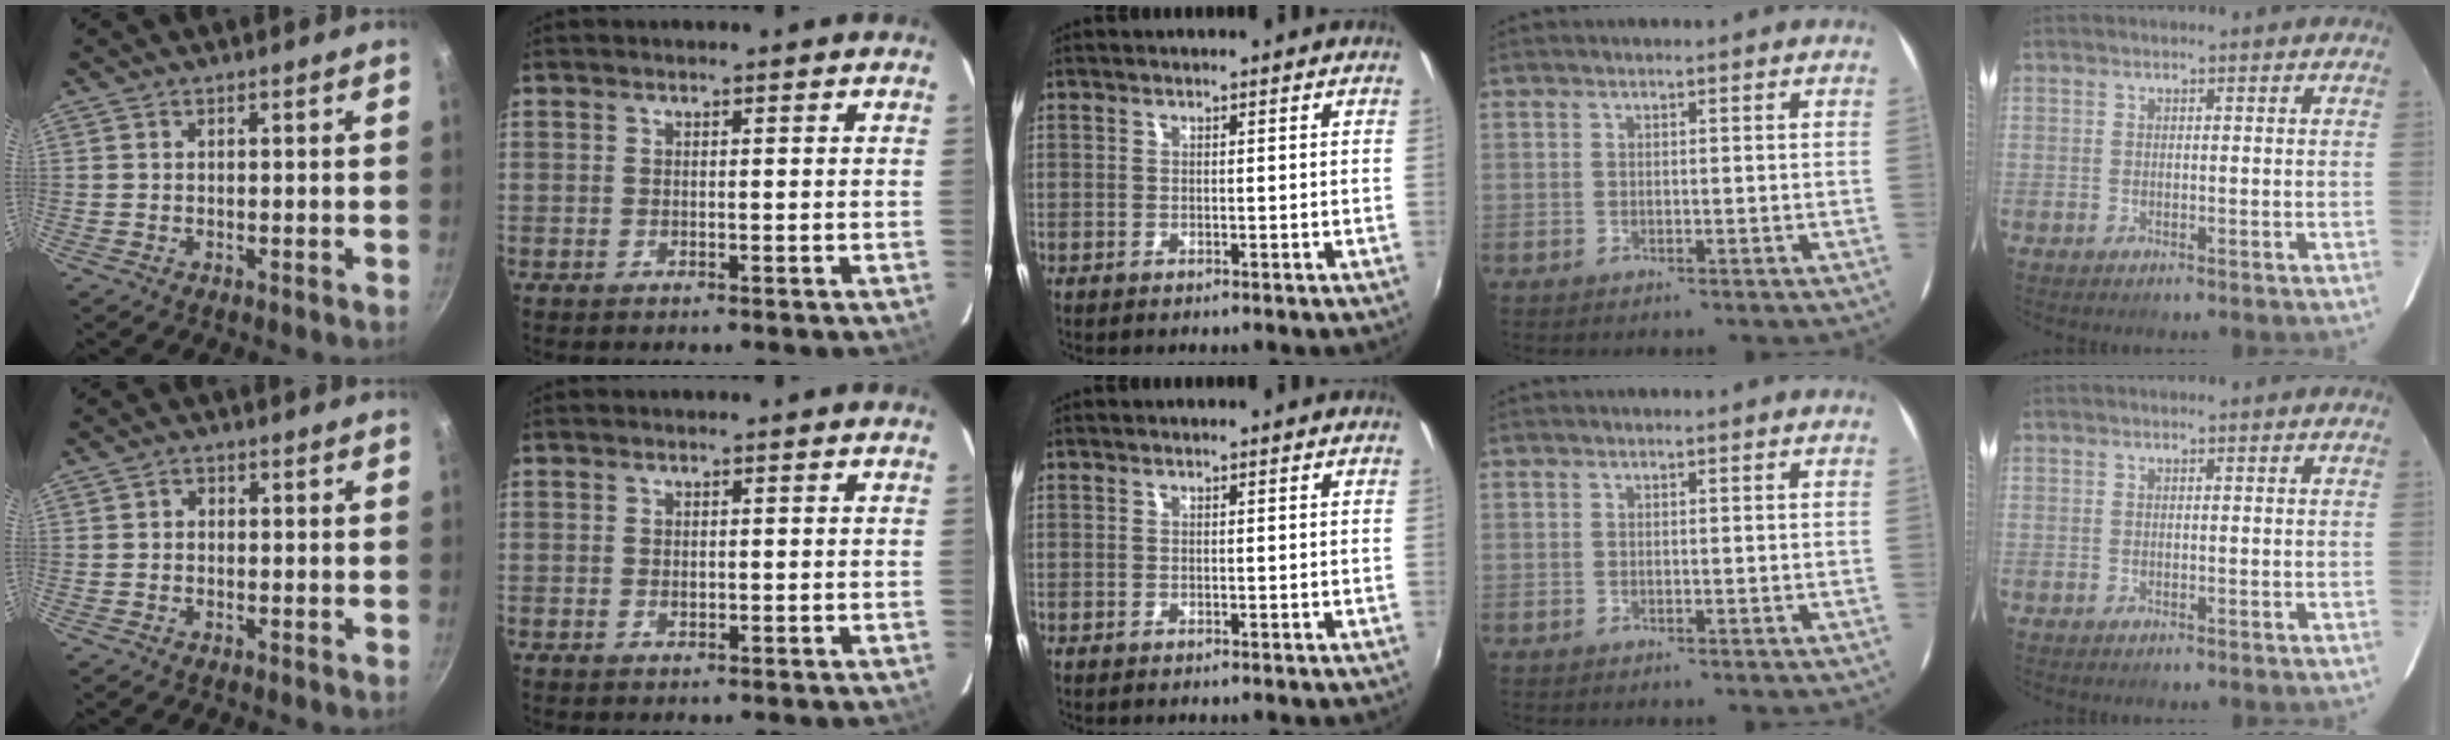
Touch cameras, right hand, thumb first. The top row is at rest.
{"thumb": {"total": 1.4, "force": [-0.1, 1.2, 0.7], "torque": [-0.011, 0.007, -0.005]}, "index": {"total": 1.0, "force": [0.0, 0.9, 0.4], "torque": [-0.004, 0.000, 0.002]}}